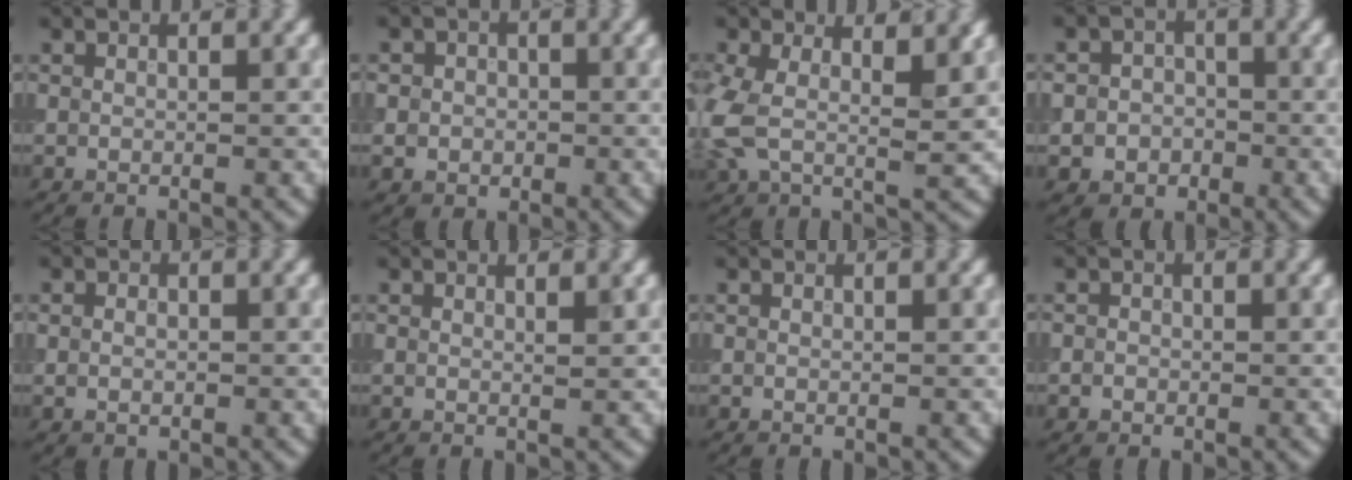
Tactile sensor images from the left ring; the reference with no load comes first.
{"total": 2.3, "force": [-0.2, 2.2, 0.7], "torque": [0.010, -0.003, -0.017]}
{"total": 6.8, "force": [1.4, 3.3, 5.7], "torque": [-0.137, -0.001, 0.015]}
{"total": 3.8, "force": [-1.0, 3.6, 0.9], "torque": [0.016, 0.004, -0.036]}
{"total": 1.2, "force": [0.0, 0.9, 0.8], "torque": [-0.013, -0.002, -0.001]}
{"total": 1.0, "force": [0.6, 0.2, 0.7], "torque": [-0.004, 0.001, 0.006]}
{"total": 0.0}
{"total": 0.7, "force": [-0.3, 0.7, 0.1], "torque": [0.004, -0.003, -0.006]}